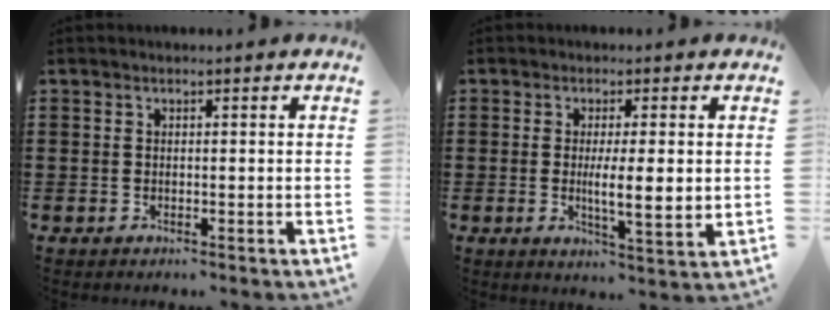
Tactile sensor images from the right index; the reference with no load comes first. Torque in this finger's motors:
{"motor_torque": [1.62, 0.04, 0.64, 0.20]}